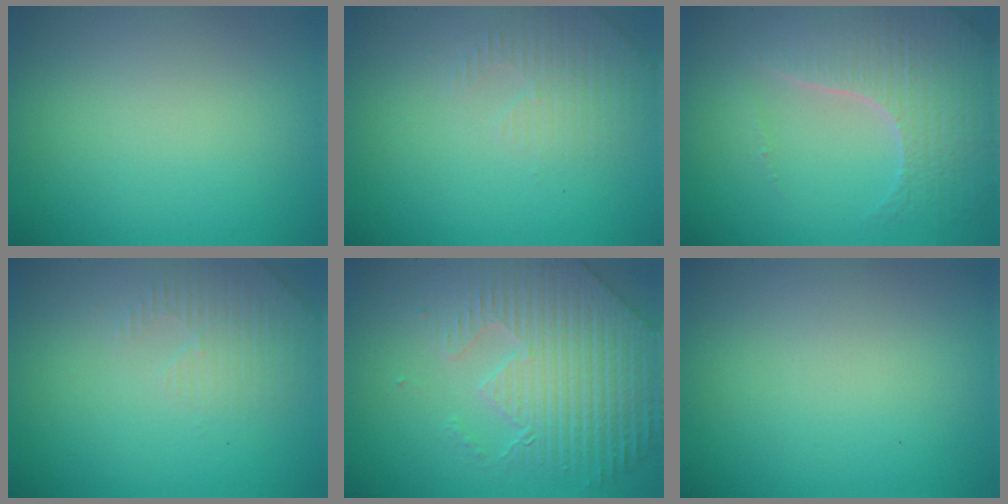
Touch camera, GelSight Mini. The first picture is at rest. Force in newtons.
{"total": 2.3, "press": 2.2, "slide": 0.6}
{"total": 5.1, "press": 4.5, "slide": 2.3}
{"total": 2.3, "press": 2.2, "slide": 0.6}
{"total": 5.5, "press": 5.1, "slide": 2.0}
{"total": 0.0}